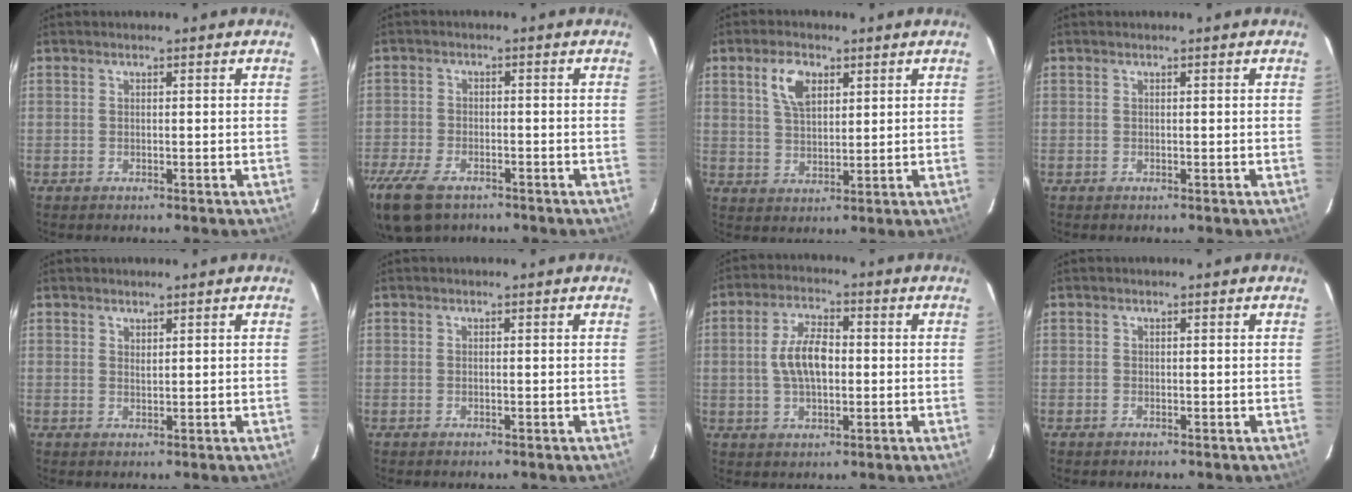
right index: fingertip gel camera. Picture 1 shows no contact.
{"total": 11.7, "force": [-8.1, 5.8, 6.3], "torque": [-0.171, -0.034, -0.148]}
{"total": 6.5, "force": [3.0, 3.5, 4.5], "torque": [-0.086, 0.011, 0.059]}
{"total": 0.0}
{"total": 0.9, "force": [0.8, 0.2, 0.3], "torque": [-0.004, 0.000, 0.016]}
{"total": 0.0}
{"total": 8.1, "force": [0.0, 4.1, 7.0], "torque": [-0.135, 0.012, 0.003]}
{"total": 0.0}